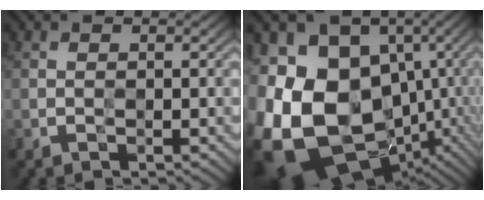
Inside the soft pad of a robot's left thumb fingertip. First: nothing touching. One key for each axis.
{"total": 22.0, "fx": -3.7, "fy": 17.0, "fz": 13.5, "tx": -0.309, "ty": -0.023, "tz": -0.043}